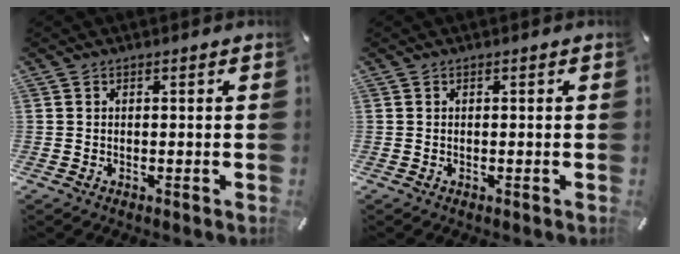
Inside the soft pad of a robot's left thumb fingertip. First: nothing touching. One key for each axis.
{"total": 0.0}